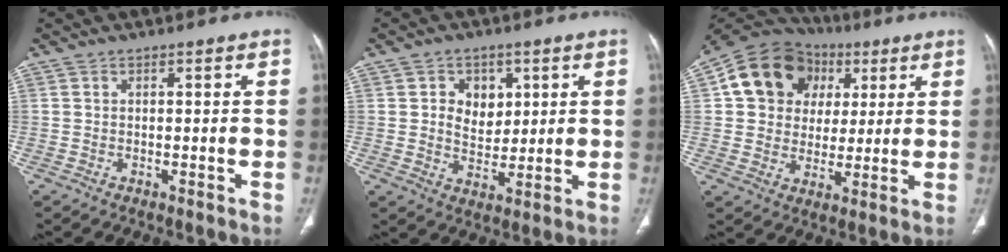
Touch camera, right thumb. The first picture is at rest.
{"total": 7.3, "force": [2.1, 5.7, 4.1], "torque": [-0.027, -0.011, 0.039]}
{"total": 16.6, "force": [5.0, 14.0, 7.4], "torque": [-0.096, 0.017, 0.083]}